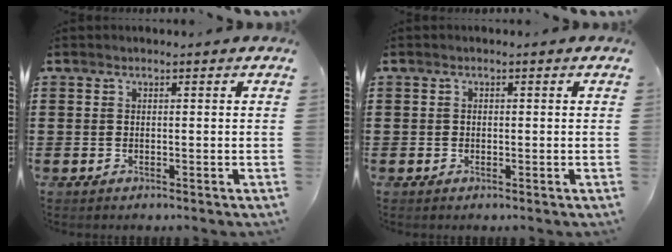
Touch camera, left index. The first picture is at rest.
{"total": 0.5, "force": [-0.1, 0.5, 0.2], "torque": [-0.006, 0.002, -0.003]}